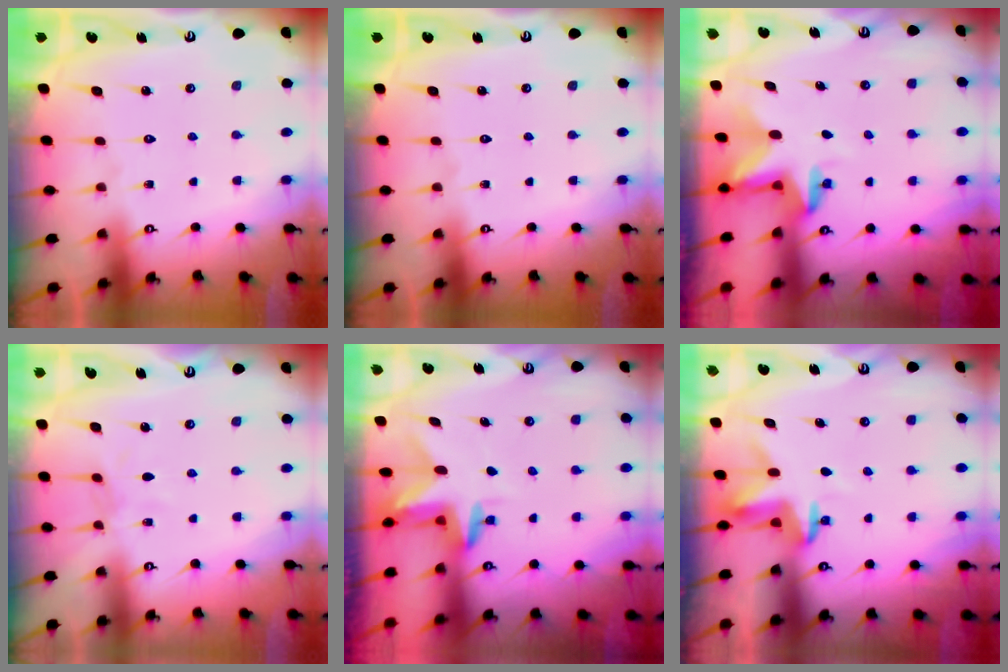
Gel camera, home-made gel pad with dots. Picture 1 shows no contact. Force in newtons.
{"total": 0.0}
{"total": 2.8, "press": 2.8, "slide": 0.2}
{"total": 4.0, "press": 4.0, "slide": 0.5}
{"total": 3.0, "press": 3.0, "slide": 0.2}
{"total": 4.0, "press": 4.0, "slide": 0.3}